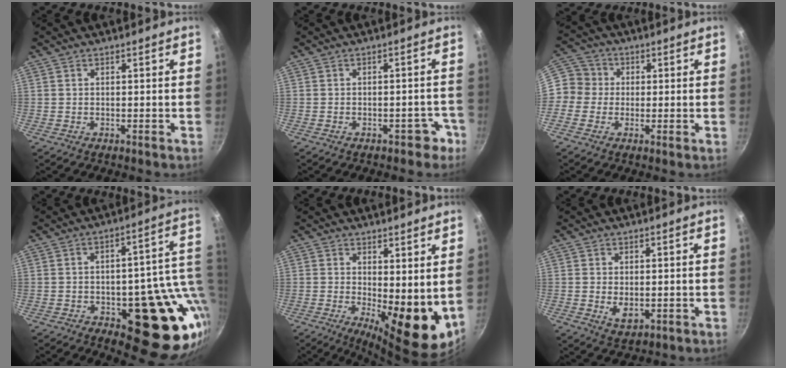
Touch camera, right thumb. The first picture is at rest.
{"total": 3.7, "force": [-2.3, 2.4, 1.7], "torque": [0.013, 0.037, -0.014]}
{"total": 6.7, "force": [0.1, 6.5, 1.8], "torque": [0.000, 0.016, -0.019]}
{"total": 22.1, "force": [-3.1, 10.0, 19.4], "torque": [-0.180, -0.007, -0.033]}
{"total": 11.3, "force": [1.0, 4.3, 10.4], "torque": [-0.123, -0.028, 0.023]}
{"total": 4.1, "force": [-0.3, 2.7, 3.1], "torque": [-0.051, -0.011, 0.002]}